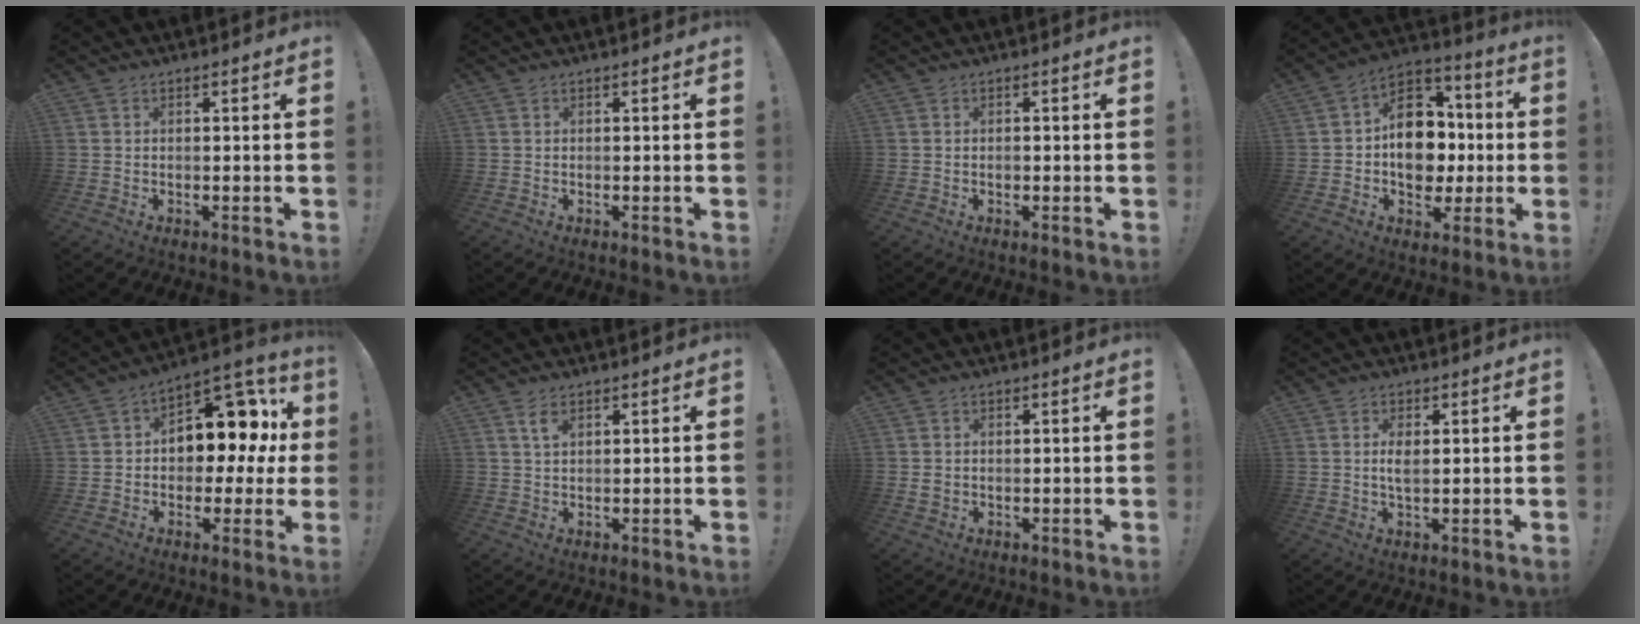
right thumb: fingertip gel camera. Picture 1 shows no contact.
{"total": 0.0}
{"total": 0.7, "force": [-0.3, 0.5, 0.3], "torque": [0.003, -0.001, -0.008]}
{"total": 16.1, "force": [-0.4, 12.9, 9.7], "torque": [-0.138, 0.017, 0.001]}
{"total": 12.3, "force": [2.5, 8.3, 8.8], "torque": [-0.106, -0.024, 0.042]}
{"total": 3.2, "force": [1.7, 1.4, 2.3], "torque": [-0.040, -0.003, 0.029]}
{"total": 1.5, "force": [0.5, 1.2, 0.6], "torque": [-0.003, 0.000, 0.009]}
{"total": 3.3, "force": [0.8, 1.4, 2.8], "torque": [-0.049, -0.007, 0.008]}